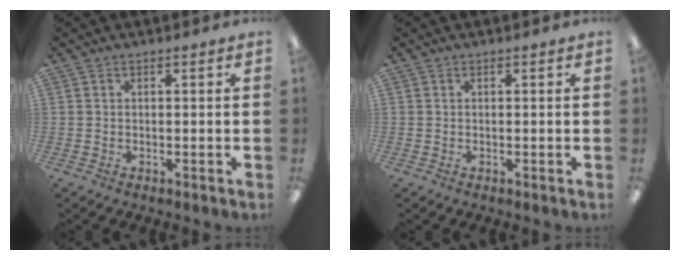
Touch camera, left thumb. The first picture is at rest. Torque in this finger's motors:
{"motor_torque": [0.04, 0.00, 0.24, -0.06, -0.02]}